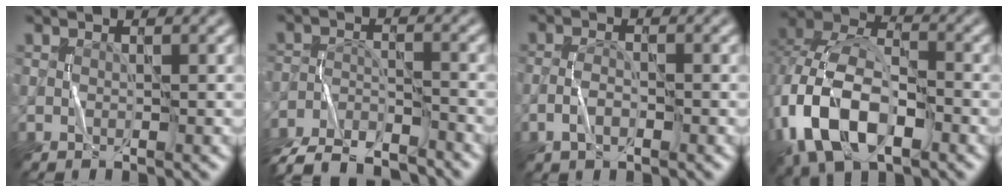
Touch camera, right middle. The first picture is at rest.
{"total": 8.7, "force": [-7.9, 2.1, 2.8], "torque": [-0.050, -0.014, -0.143]}
{"total": 2.1, "force": [-1.0, 1.0, 1.5], "torque": [-0.030, 0.004, -0.023]}
{"total": 11.5, "force": [-3.9, 6.8, 8.3], "torque": [-0.183, -0.003, -0.083]}